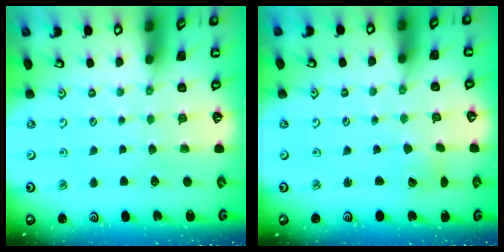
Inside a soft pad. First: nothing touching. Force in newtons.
{"total": 2.6, "press": 2.6, "slide": 0.1}